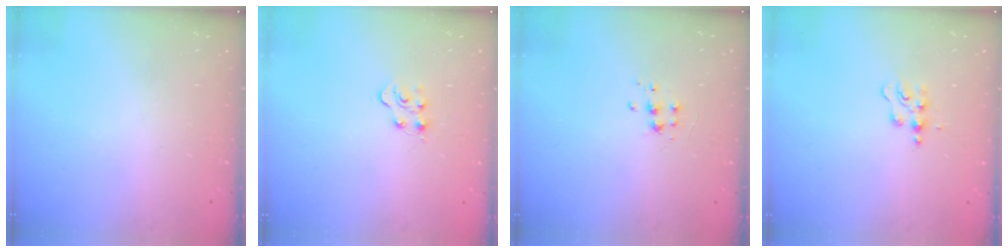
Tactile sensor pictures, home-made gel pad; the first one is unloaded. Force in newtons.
{"total": 4.4, "press": 4.4, "slide": 0.6}
{"total": 4.6, "press": 4.6, "slide": 0.5}
{"total": 4.7, "press": 4.6, "slide": 0.8}